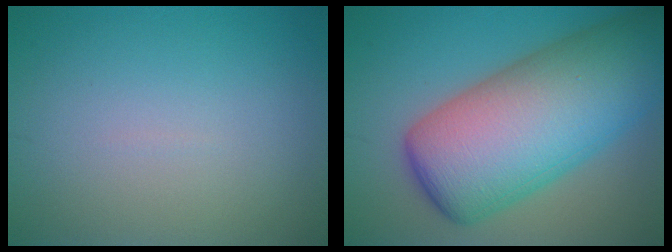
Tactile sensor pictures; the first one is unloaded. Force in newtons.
{"total": 14.4, "press": 14.4, "slide": 0.2}